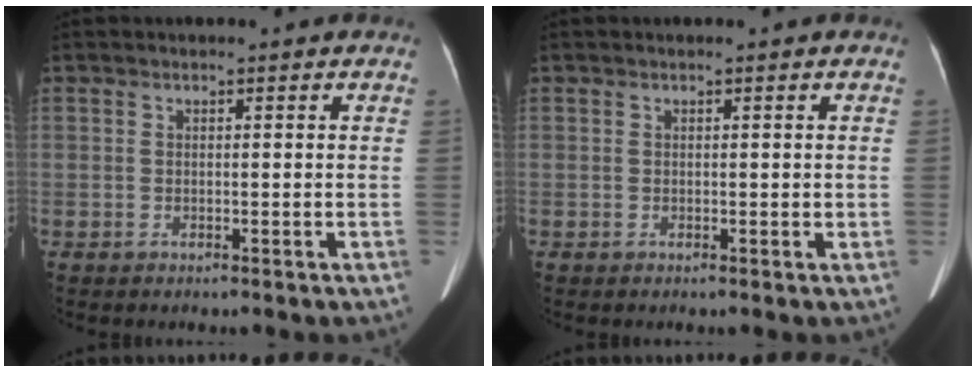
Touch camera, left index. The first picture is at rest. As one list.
[{"total": 0.7, "force": [0.3, 0.3, 0.5], "torque": [-0.006, 0.000, 0.003]}]